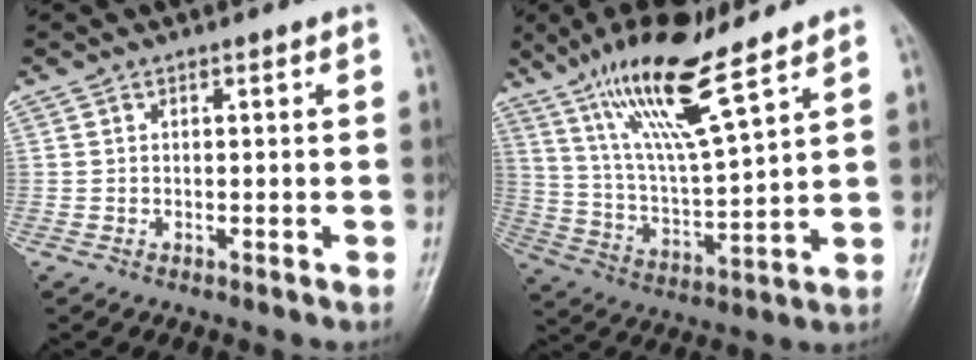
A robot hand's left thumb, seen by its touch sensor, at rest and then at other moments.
{"total": 16.4, "force": [10.9, 2.9, 11.9], "torque": [-0.214, -0.050, 0.212]}